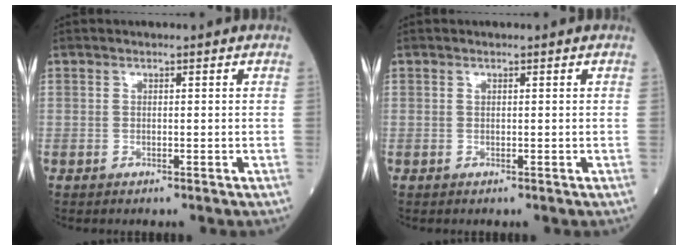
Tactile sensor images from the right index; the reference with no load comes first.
{"total": 0.0}